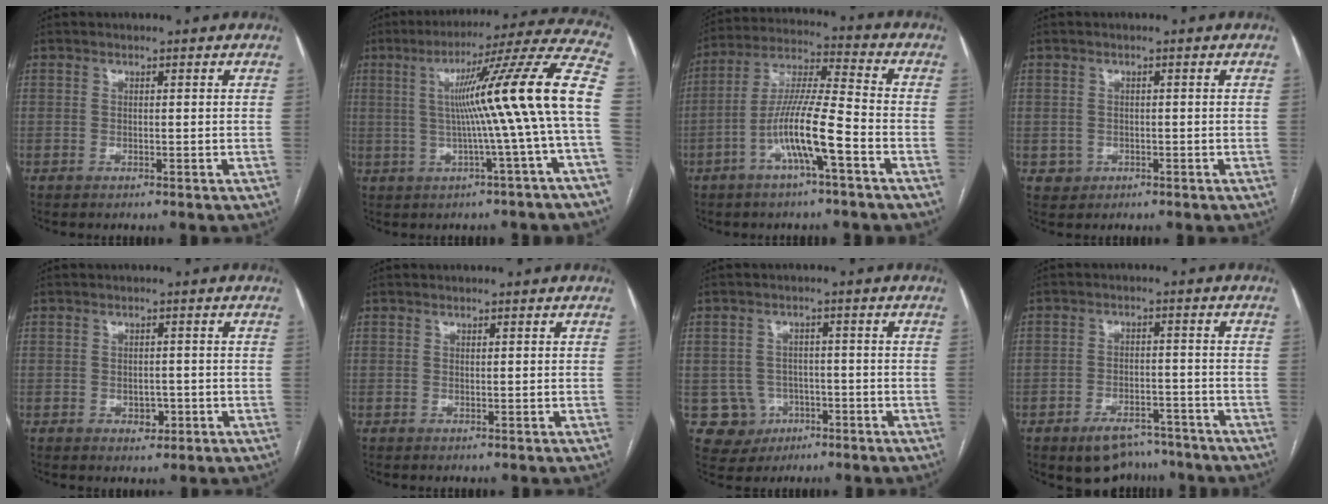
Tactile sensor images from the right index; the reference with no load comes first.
{"total": 16.9, "force": [-0.2, -2.3, 16.8], "torque": [-0.222, 0.023, -0.008]}
{"total": 11.3, "force": [-4.5, 0.5, 10.4], "torque": [-0.203, 0.009, -0.087]}
{"total": 2.2, "force": [-0.4, 2.2, 0.0], "torque": [0.008, 0.009, 0.001]}
{"total": 2.5, "force": [-0.8, 1.8, 1.5], "torque": [-0.019, 0.002, -0.004]}
{"total": 0.0}
{"total": 6.0, "force": [-1.5, 5.8, 0.3], "torque": [-0.002, 0.011, -0.013]}
{"total": 7.6, "force": [-5.9, 3.9, 2.9], "torque": [-0.038, 0.007, -0.082]}